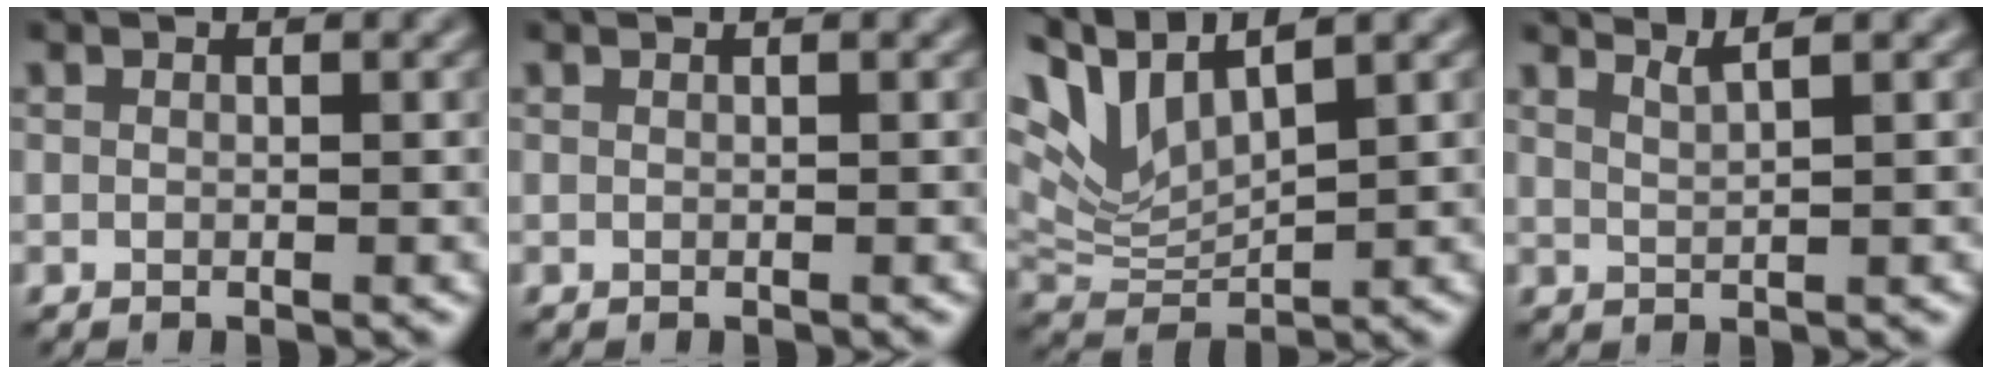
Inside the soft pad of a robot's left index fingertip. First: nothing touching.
{"total": 0.0}
{"total": 6.0, "force": [4.4, 1.6, 3.8], "torque": [-0.094, 0.008, 0.091]}
{"total": 2.2, "force": [1.8, 0.4, 1.2], "torque": [-0.010, 0.008, 0.023]}